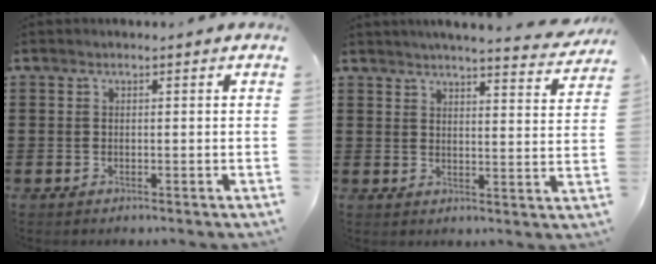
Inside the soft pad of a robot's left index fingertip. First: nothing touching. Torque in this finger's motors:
{"motor_torque": [1.65, 0.49, 0.67, 0.14]}